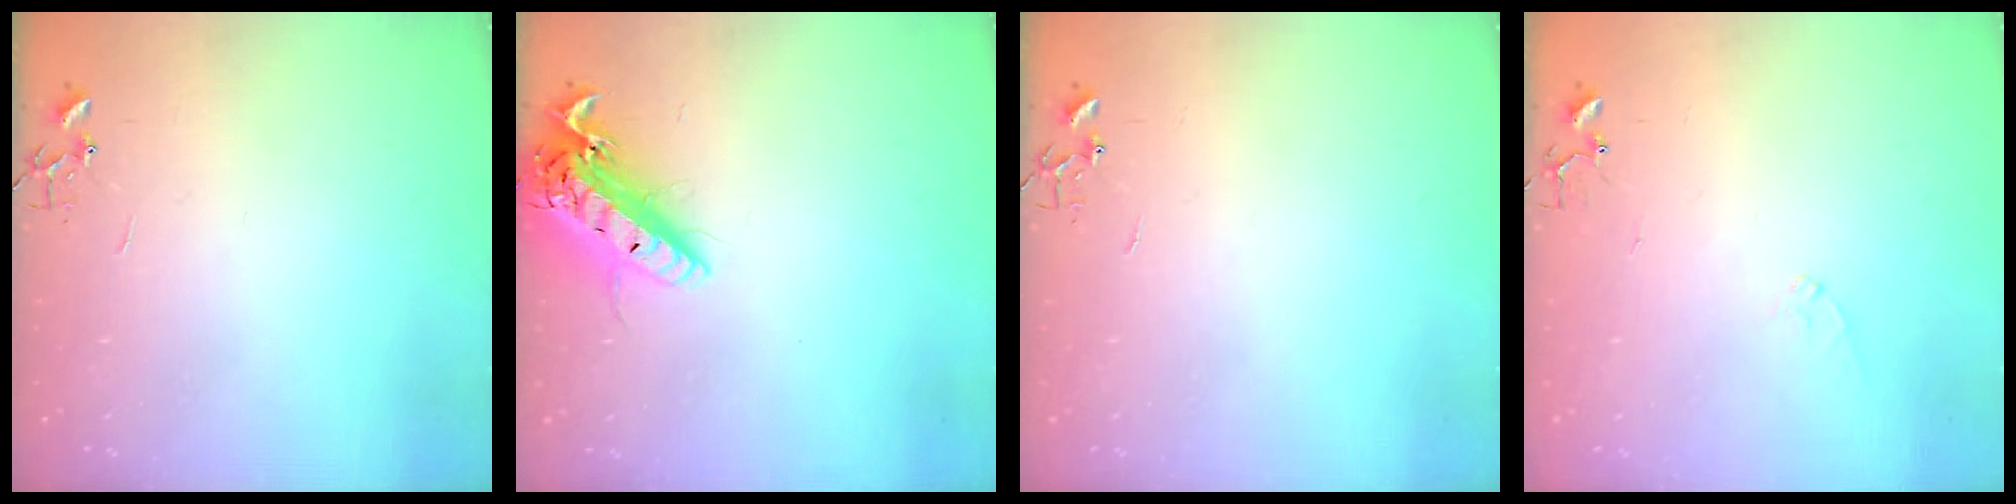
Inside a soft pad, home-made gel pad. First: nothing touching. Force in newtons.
{"total": 17.4, "press": 16.9, "slide": 4.1}
{"total": 0.0}
{"total": 7.5, "press": 7.5, "slide": 0.7}